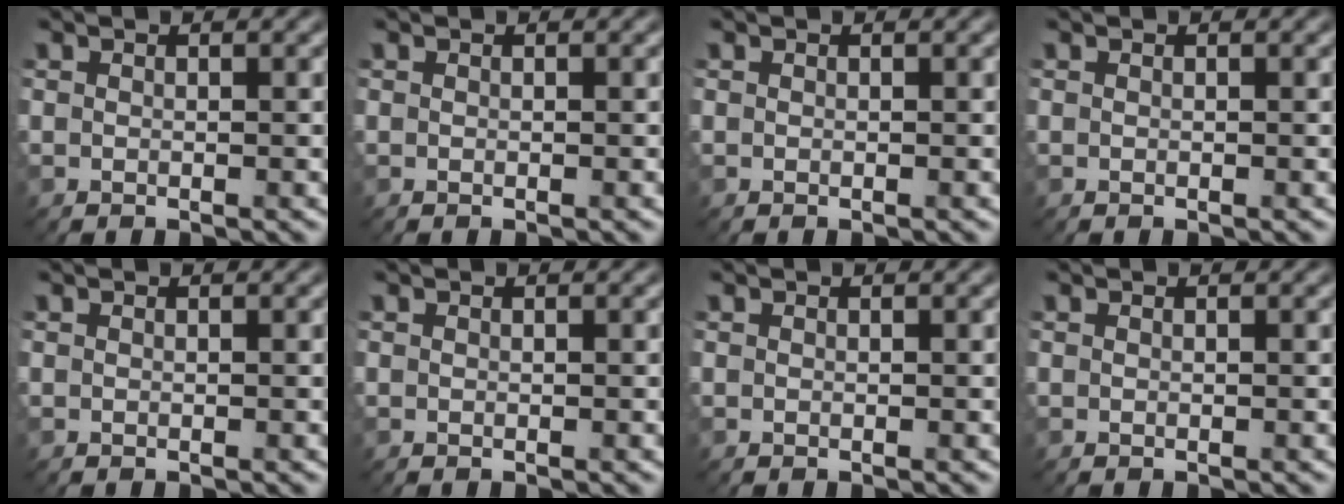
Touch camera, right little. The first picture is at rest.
{"total": 0.0}
{"total": 0.0}
{"total": 0.0}
{"total": 0.0}
{"total": 0.0}
{"total": 0.0}
{"total": 0.0}